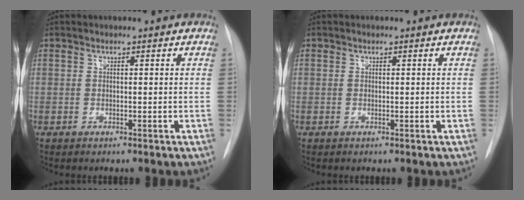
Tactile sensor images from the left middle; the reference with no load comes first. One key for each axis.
{"total": 0.0}